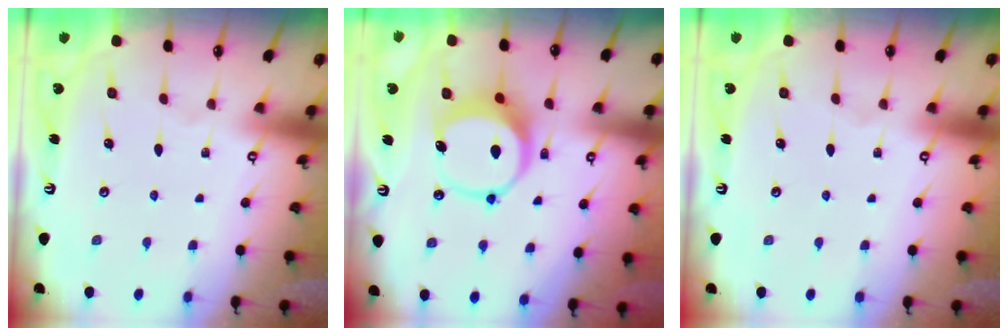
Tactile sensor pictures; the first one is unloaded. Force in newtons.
{"total": 9.5, "press": 9.3, "slide": 1.7}
{"total": 0.0}